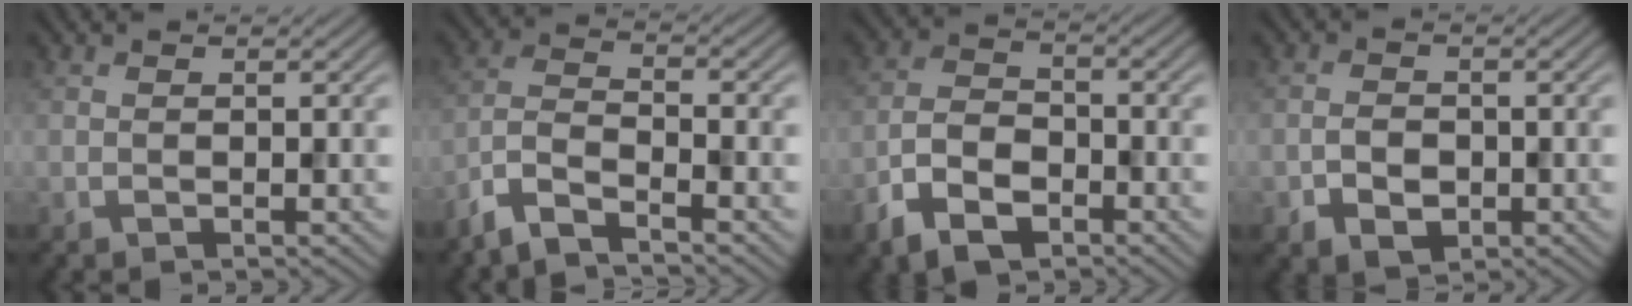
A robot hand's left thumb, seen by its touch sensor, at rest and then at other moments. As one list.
[{"total": 5.4, "force": [-4.4, 1.2, 2.9], "torque": [-0.064, -0.003, -0.103]}, {"total": 7.3, "force": [-4.5, 3.9, 4.1], "torque": [-0.088, -0.007, -0.098]}, {"total": 3.2, "force": [-1.2, 2.3, 1.9], "torque": [-0.037, -0.005, -0.023]}]